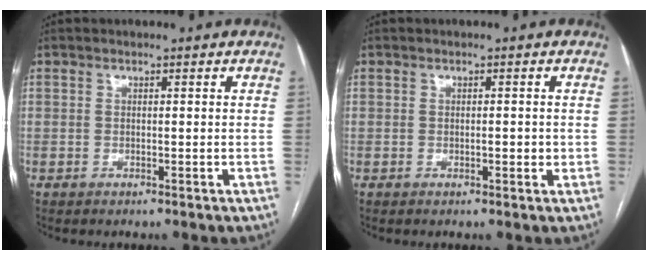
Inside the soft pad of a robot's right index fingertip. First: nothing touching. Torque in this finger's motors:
{"motor_torque": [0.32, -0.06, 0.21, 0.03]}